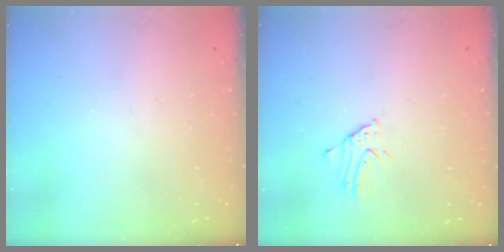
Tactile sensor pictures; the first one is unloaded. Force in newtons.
{"total": 2.3, "press": 2.3, "slide": 0.1}